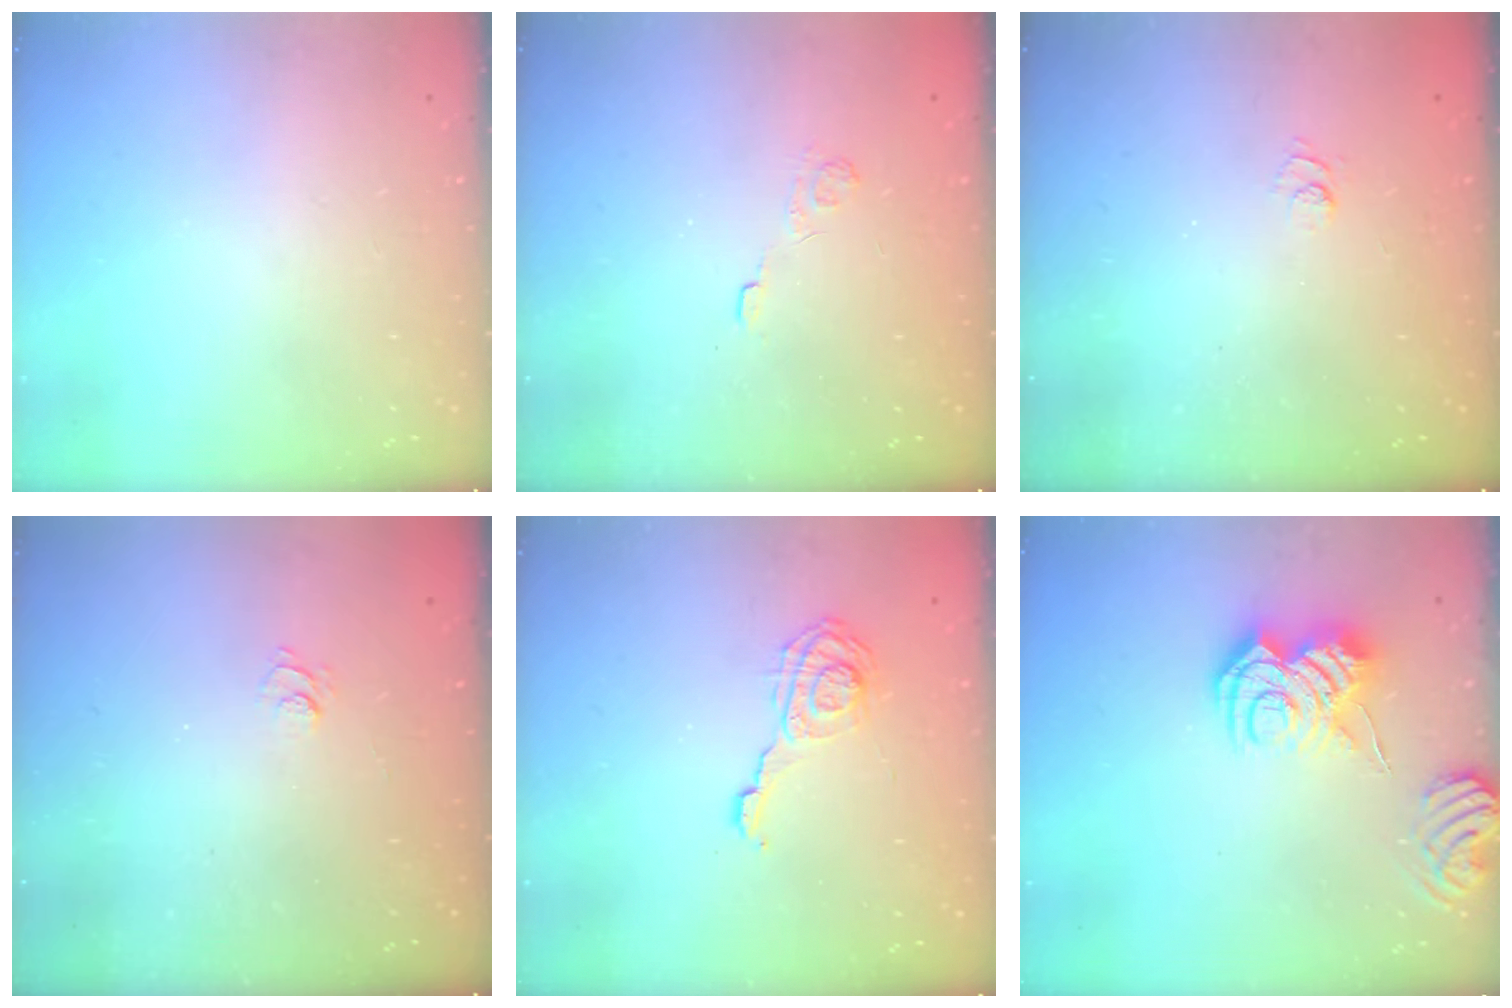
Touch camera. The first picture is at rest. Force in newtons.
{"total": 2.6, "press": 2.2, "slide": 1.4}
{"total": 2.4, "press": 1.9, "slide": 1.4}
{"total": 2.8, "press": 2.5, "slide": 1.3}
{"total": 7.8, "press": 7.8, "slide": 0.2}
{"total": 10.1, "press": 10.1, "slide": 1.0}